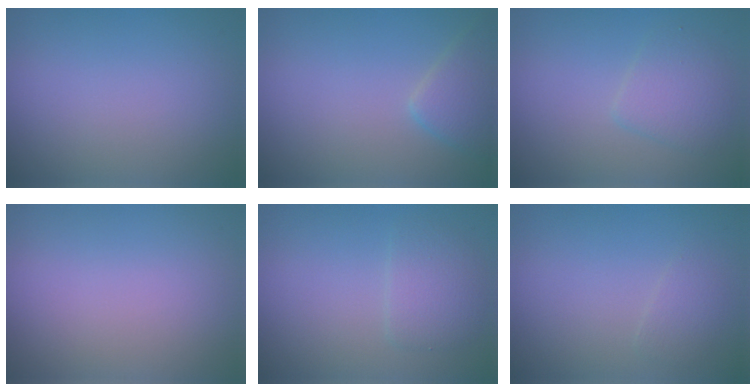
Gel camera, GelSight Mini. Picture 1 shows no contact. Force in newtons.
{"total": 2.7, "press": 2.7, "slide": 0.2}
{"total": 2.4, "press": 2.4, "slide": 0.1}
{"total": 0.0}
{"total": 2.3, "press": 2.3, "slide": 0.3}
{"total": 1.2, "press": 1.2, "slide": 0.1}